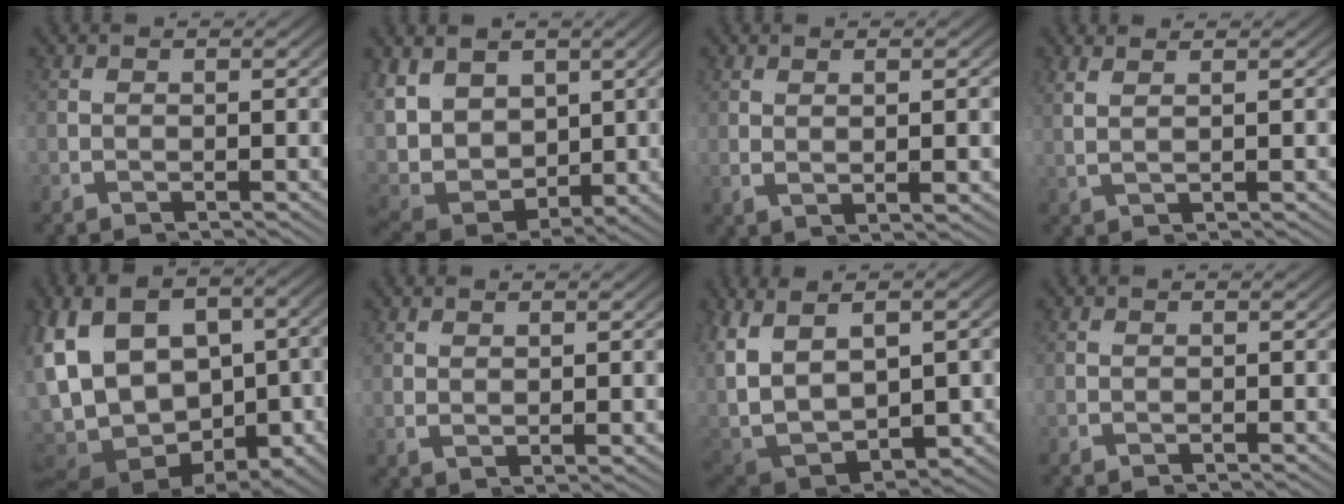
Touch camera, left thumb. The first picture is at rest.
{"total": 8.6, "force": [2.0, 6.3, 5.5], "torque": [-0.115, 0.001, 0.016]}
{"total": 2.7, "force": [0.9, -2.4, 0.8], "torque": [0.000, 0.030, 0.005]}
{"total": 2.5, "force": [1.0, -2.3, 0.0], "torque": [0.014, 0.022, 0.013]}
{"total": 13.0, "force": [-1.5, 8.8, 9.4], "torque": [-0.199, -0.023, -0.028]}
{"total": 2.0, "force": [1.1, -1.6, 0.4], "torque": [0.006, 0.022, 0.012]}
{"total": 9.5, "force": [0.1, 5.3, 7.9], "torque": [-0.185, -0.016, 0.004]}
{"total": 0.0}